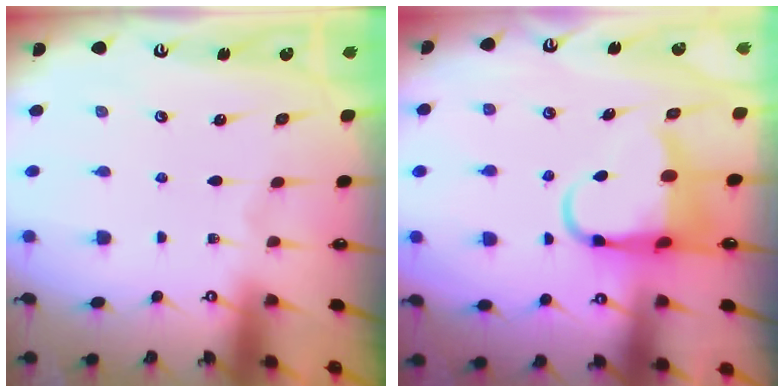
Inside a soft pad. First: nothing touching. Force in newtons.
{"total": 7.6, "press": 7.5, "slide": 1.3}